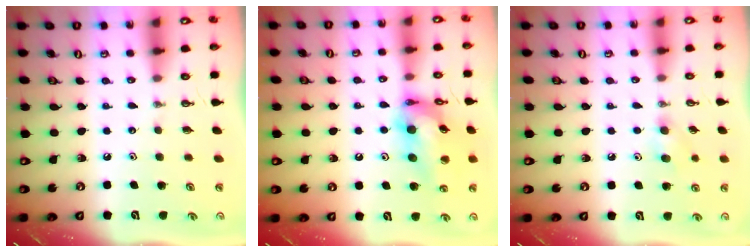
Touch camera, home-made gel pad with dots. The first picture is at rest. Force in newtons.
{"total": 16.9, "press": 16.5, "slide": 3.9}
{"total": 5.8, "press": 5.6, "slide": 1.5}